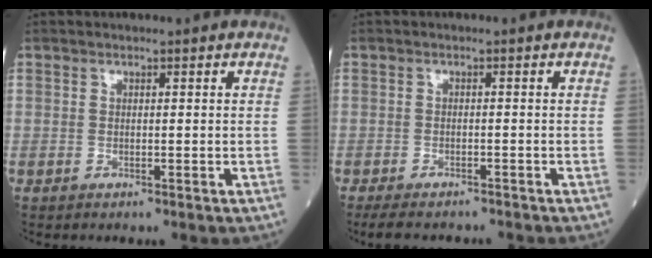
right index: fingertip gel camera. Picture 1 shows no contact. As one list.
[{"total": 7.4, "force": [-6.7, 1.7, 2.7], "torque": [-0.036, -0.011, -0.097]}]